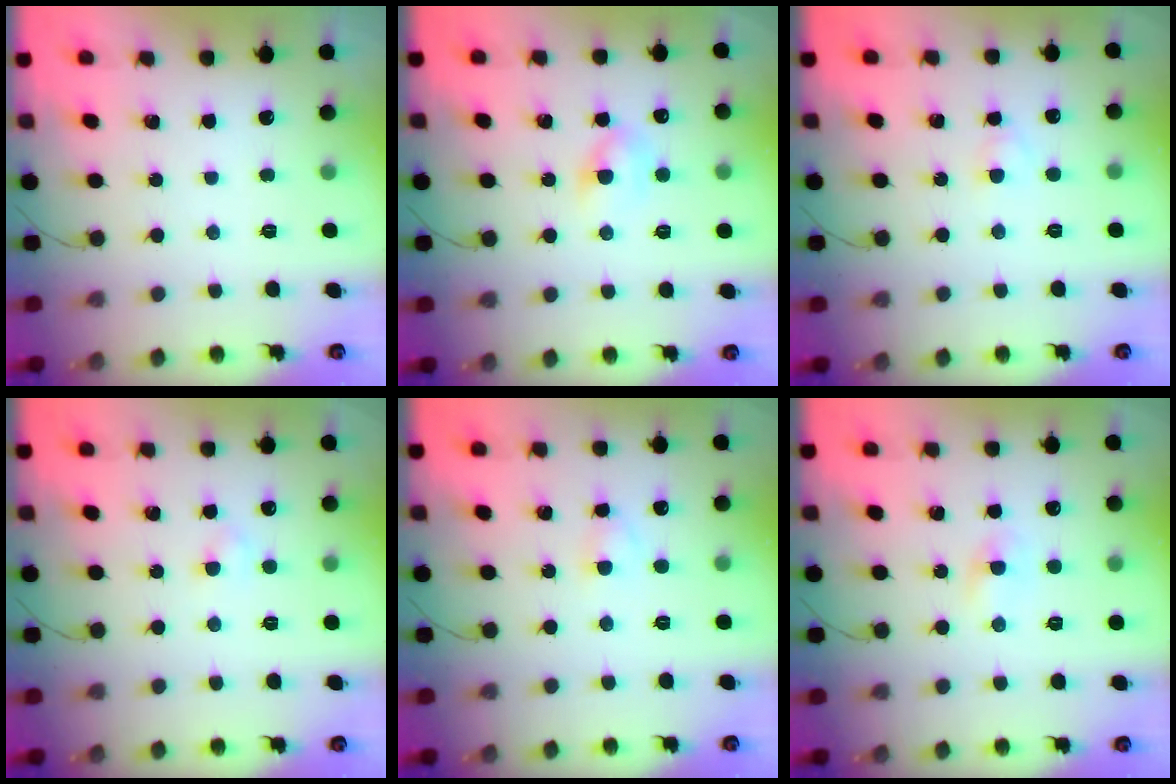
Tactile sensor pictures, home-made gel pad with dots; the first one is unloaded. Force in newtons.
{"total": 5.6, "press": 5.4, "slide": 1.3}
{"total": 2.2, "press": 1.9, "slide": 1.1}
{"total": 1.8, "press": 1.6, "slide": 0.8}
{"total": 2.4, "press": 2.2, "slide": 1.1}
{"total": 1.2, "press": 1.0, "slide": 0.7}